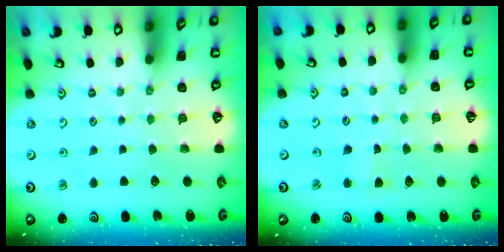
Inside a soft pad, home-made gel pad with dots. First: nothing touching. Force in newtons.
{"total": 2.8, "press": 2.8, "slide": 0.3}